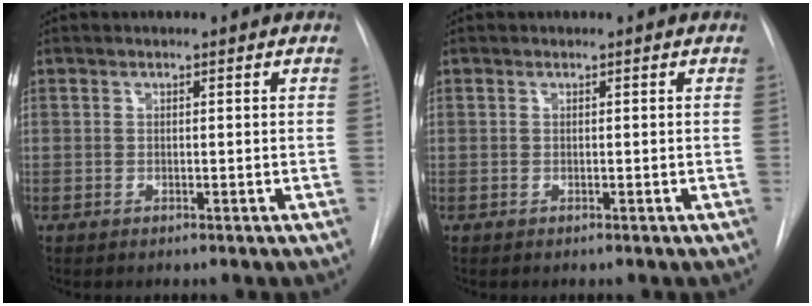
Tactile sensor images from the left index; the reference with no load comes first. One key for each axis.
{"total": 0.0}